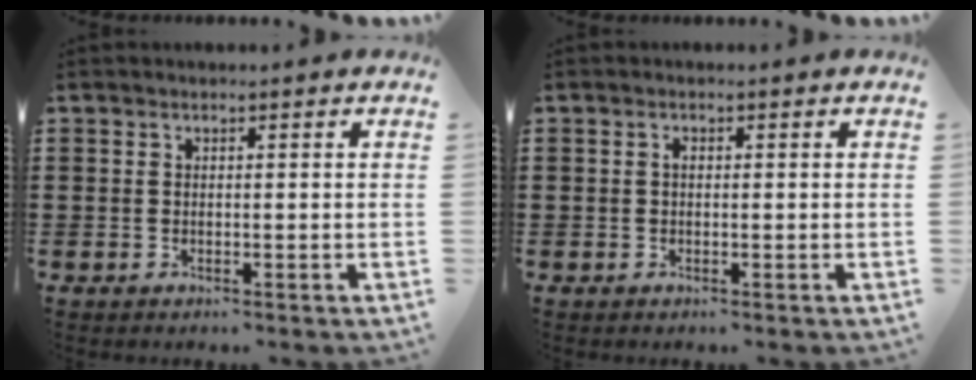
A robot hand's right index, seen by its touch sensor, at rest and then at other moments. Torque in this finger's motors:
{"motor_torque": [0.38, -0.30, 0.06, 0.04]}